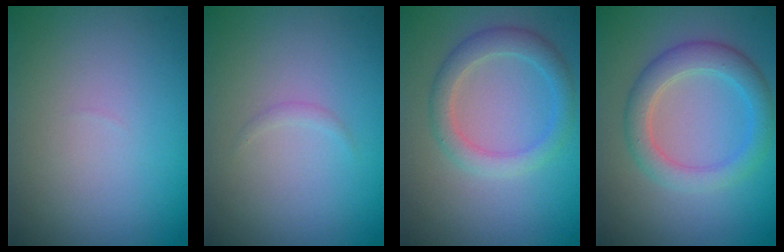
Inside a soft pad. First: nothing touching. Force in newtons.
{"total": 0.5, "press": 0.5, "slide": 0.0}
{"total": 2.9, "press": 2.9, "slide": 0.2}
{"total": 3.7, "press": 3.7, "slide": 0.1}